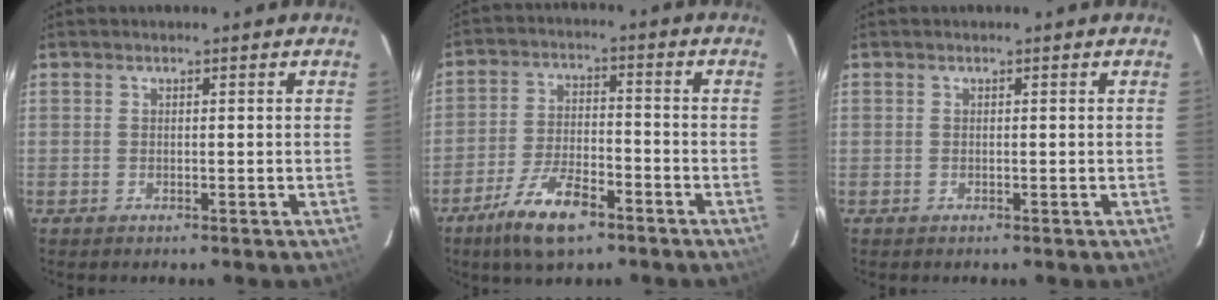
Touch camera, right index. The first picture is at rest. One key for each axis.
{"total": 10.7, "fx": -7.1, "fy": 3.7, "fz": 7.1, "tx": -0.156, "ty": -0.008, "tz": -0.128}
{"total": 0.0}